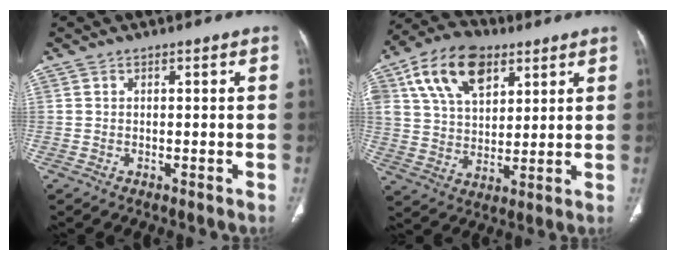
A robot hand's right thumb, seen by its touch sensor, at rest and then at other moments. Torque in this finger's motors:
{"motor_torque": [-0.45, 3.46, 0.73, 0.83, 0.19]}